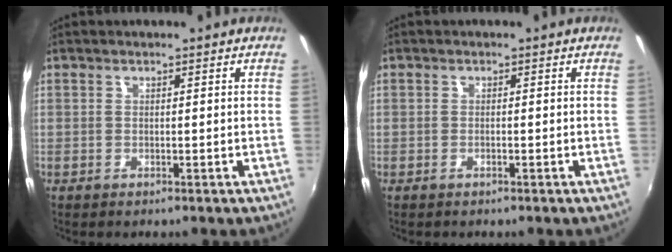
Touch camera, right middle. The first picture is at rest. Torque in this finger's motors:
{"motor_torque": [-0.54, 0.08, -0.27, -0.09]}